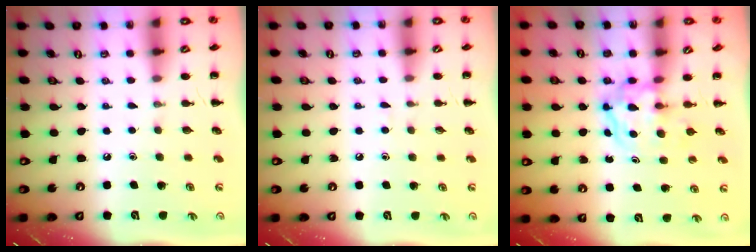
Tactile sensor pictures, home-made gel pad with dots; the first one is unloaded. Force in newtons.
{"total": 3.0, "press": 2.8, "slide": 1.2}
{"total": 3.9, "press": 3.9, "slide": 0.5}